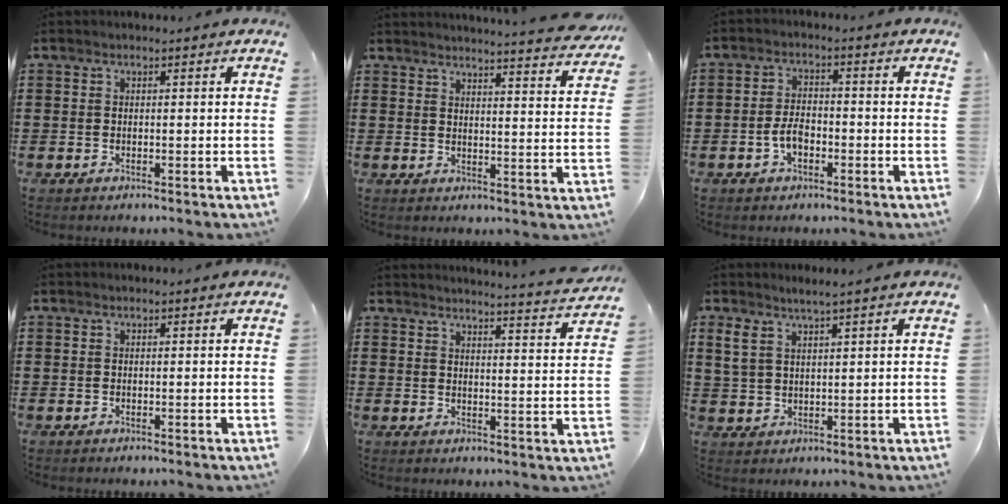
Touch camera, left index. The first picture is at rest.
{"total": 4.4, "force": [4.2, -0.8, 1.1], "torque": [-0.030, -0.029, 0.072]}
{"total": 3.8, "force": [-1.3, 1.9, 3.0], "torque": [-0.076, -0.002, -0.031]}
{"total": 0.0}
{"total": 3.6, "force": [3.5, -0.8, 0.6], "torque": [-0.017, -0.030, 0.059]}
{"total": 2.8, "force": [2.0, 0.5, 1.9], "torque": [-0.042, 0.004, 0.037]}